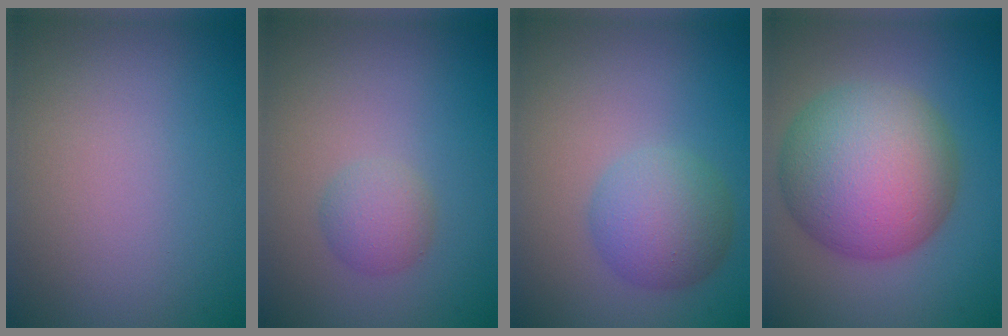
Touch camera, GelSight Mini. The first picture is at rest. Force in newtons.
{"total": 2.0, "press": 2.0, "slide": 0.0}
{"total": 4.4, "press": 4.4, "slide": 0.1}
{"total": 11.5, "press": 11.5, "slide": 0.3}